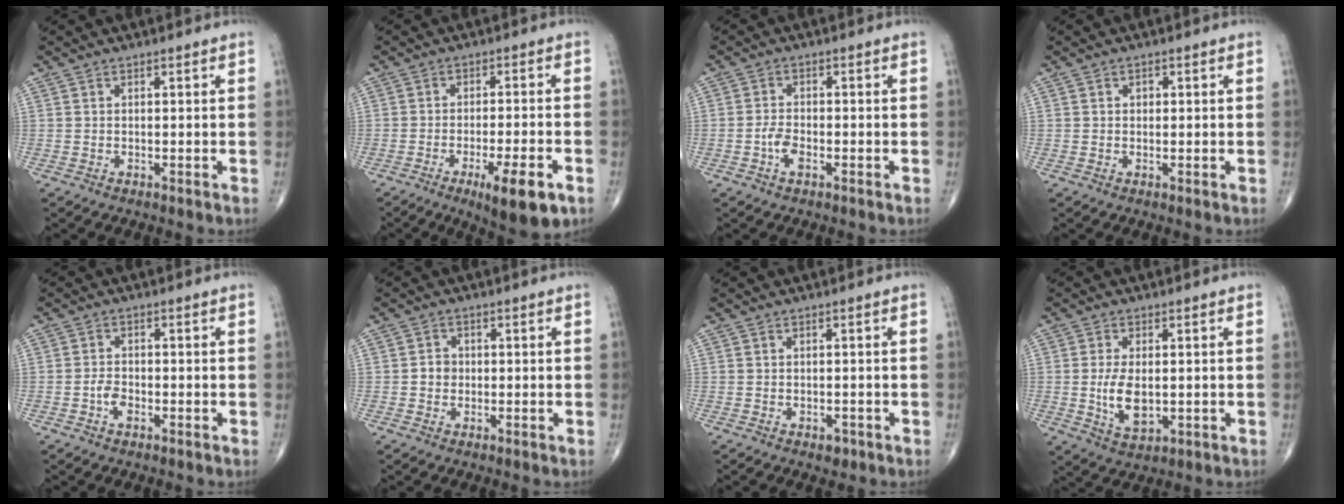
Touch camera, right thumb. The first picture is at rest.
{"total": 10.5, "force": [-5.1, 2.2, 8.9], "torque": [-0.133, 0.004, -0.070]}
{"total": 3.2, "force": [-1.4, 1.5, 2.5], "torque": [-0.051, 0.010, -0.029]}
{"total": 1.1, "force": [0.2, 0.9, 0.6], "torque": [-0.002, 0.002, 0.001]}
{"total": 2.6, "force": [-1.2, 1.4, 1.9], "torque": [-0.033, 0.009, -0.026]}
{"total": 2.4, "force": [-0.2, 2.2, 1.0], "torque": [-0.005, 0.006, -0.007]}
{"total": 1.6, "force": [-0.8, 1.0, 0.9], "torque": [-0.004, 0.002, -0.009]}
{"total": 7.1, "force": [-0.4, 3.8, 6.0], "torque": [-0.108, -0.012, 0.000]}